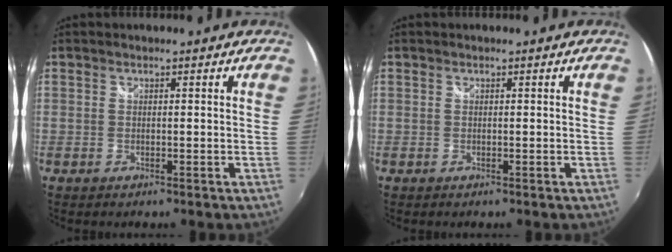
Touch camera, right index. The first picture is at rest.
{"total": 0.0}